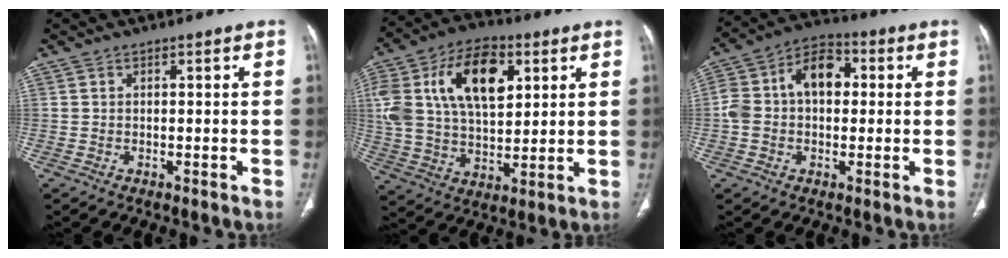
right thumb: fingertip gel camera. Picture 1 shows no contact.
{"total": 21.6, "force": [7.1, 12.5, 16.2], "torque": [-0.293, -0.001, 0.124]}
{"total": 12.9, "force": [1.3, 8.7, 9.4], "torque": [-0.155, 0.040, 0.014]}